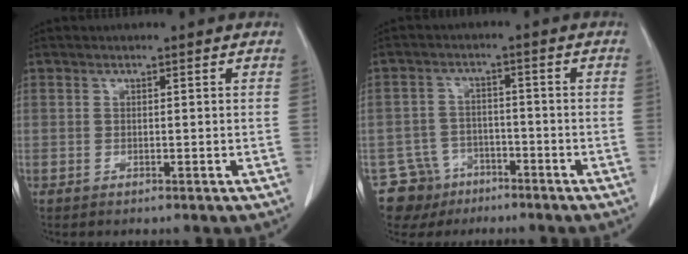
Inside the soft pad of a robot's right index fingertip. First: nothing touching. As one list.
[{"total": 6.9, "force": [-4.3, 5.3, -0.1], "torque": [0.004, 0.012, -0.071]}]